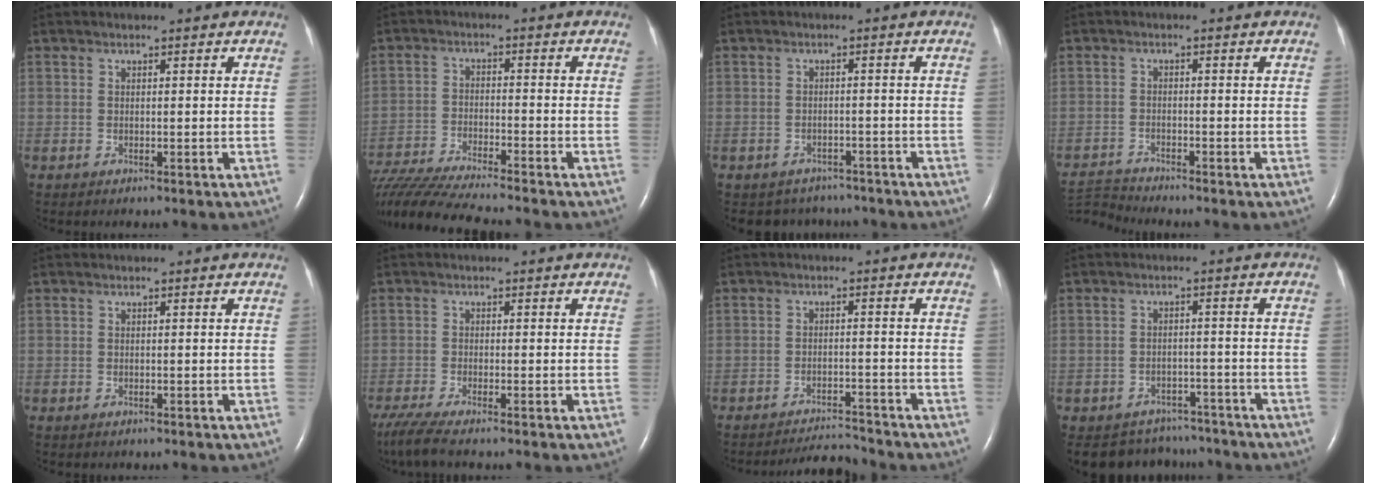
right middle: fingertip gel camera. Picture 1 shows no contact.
{"total": 15.9, "force": [-14.2, 0.3, 7.0], "torque": [-0.137, -0.024, -0.241]}
{"total": 5.2, "force": [-4.5, 2.7, -0.2], "torque": [0.005, 0.014, -0.056]}
{"total": 4.5, "force": [-4.3, -0.9, -0.6], "torque": [0.002, -0.006, -0.083]}
{"total": 0.0}
{"total": 5.0, "force": [-4.0, 0.0, 3.0], "torque": [-0.061, -0.017, -0.076]}
{"total": 4.8, "force": [-4.8, -0.4, -0.3], "torque": [0.000, -0.007, -0.080]}
{"total": 8.1, "force": [-7.3, 3.5, -0.2], "torque": [0.003, 0.021, -0.092]}